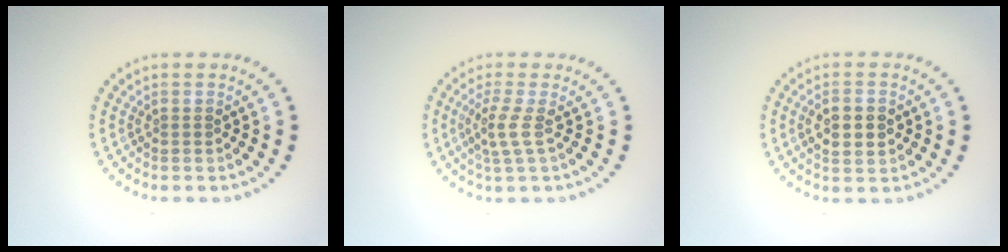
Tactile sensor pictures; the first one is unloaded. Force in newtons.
{"total": 2.1, "press": 1.5, "slide": 1.4}
{"total": 2.9, "press": 2.9, "slide": 0.2}